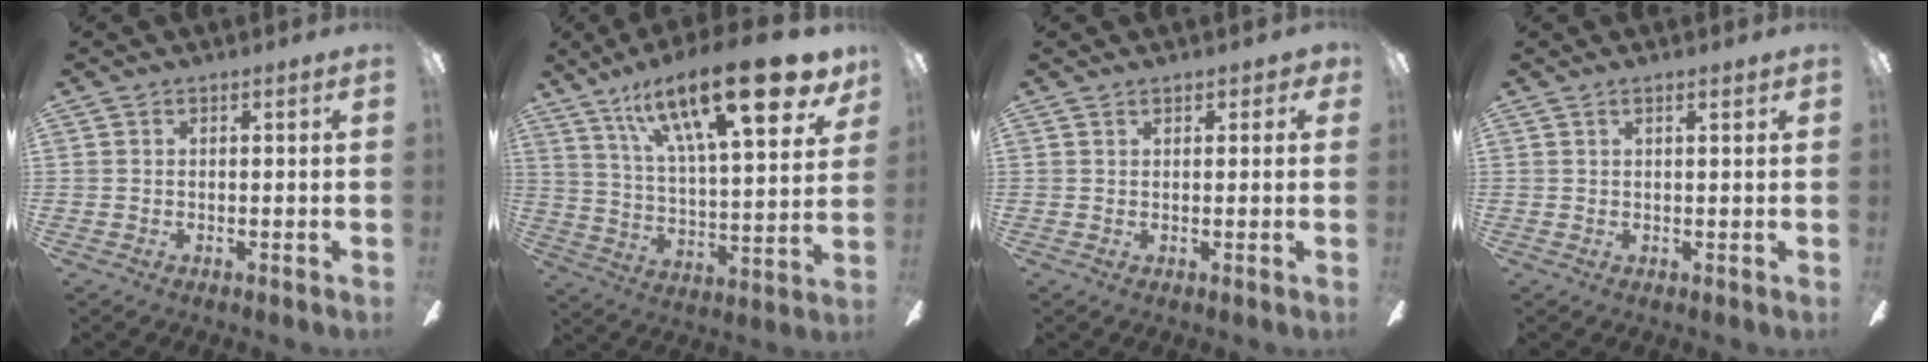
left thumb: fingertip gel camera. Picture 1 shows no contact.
{"total": 26.4, "force": [15.8, 8.3, 19.5], "torque": [-0.301, -0.092, 0.257]}
{"total": 1.9, "force": [1.1, 1.0, 1.2], "torque": [-0.010, -0.003, 0.016]}
{"total": 1.7, "force": [0.9, 0.1, 1.4], "torque": [-0.031, 0.000, 0.015]}